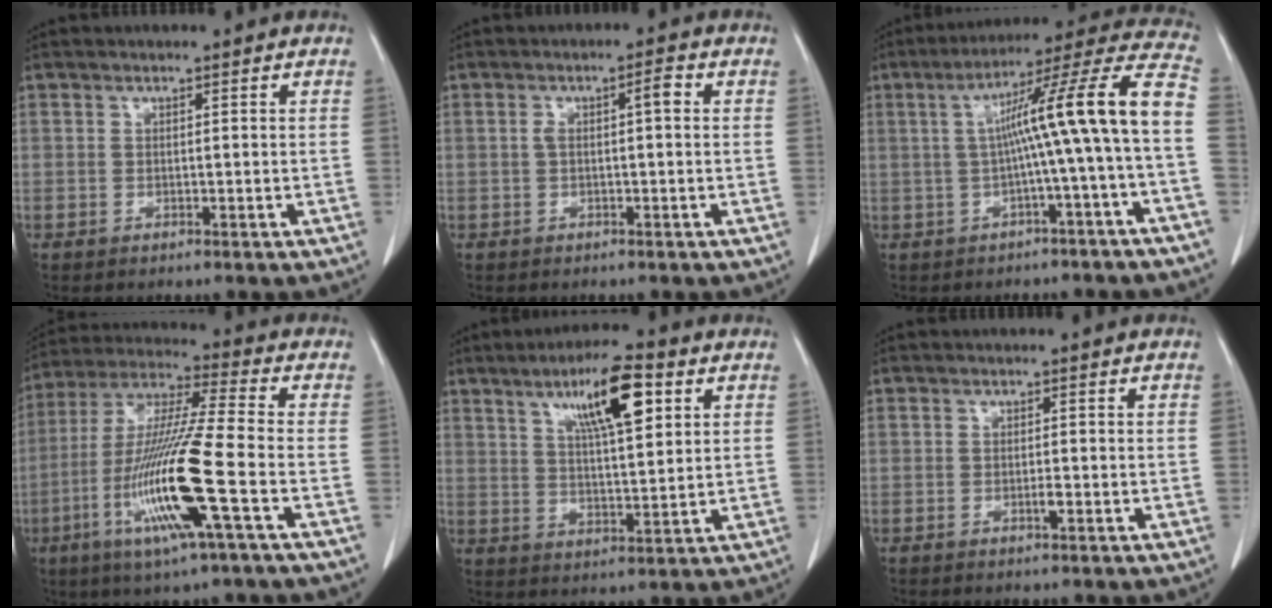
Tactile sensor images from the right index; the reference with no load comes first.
{"total": 3.0, "force": [0.4, 0.6, 3.0], "torque": [-0.055, 0.014, 0.008]}
{"total": 14.2, "force": [-0.9, -1.7, 14.1], "torque": [-0.195, 0.036, -0.018]}
{"total": 16.7, "force": [-5.5, -0.4, 15.7], "torque": [-0.324, -0.018, -0.110]}
{"total": 10.8, "force": [5.1, 2.0, 9.3], "torque": [-0.160, 0.008, 0.086]}
{"total": 0.9, "force": [-0.4, 0.1, 0.8], "torque": [-0.018, 0.000, -0.006]}